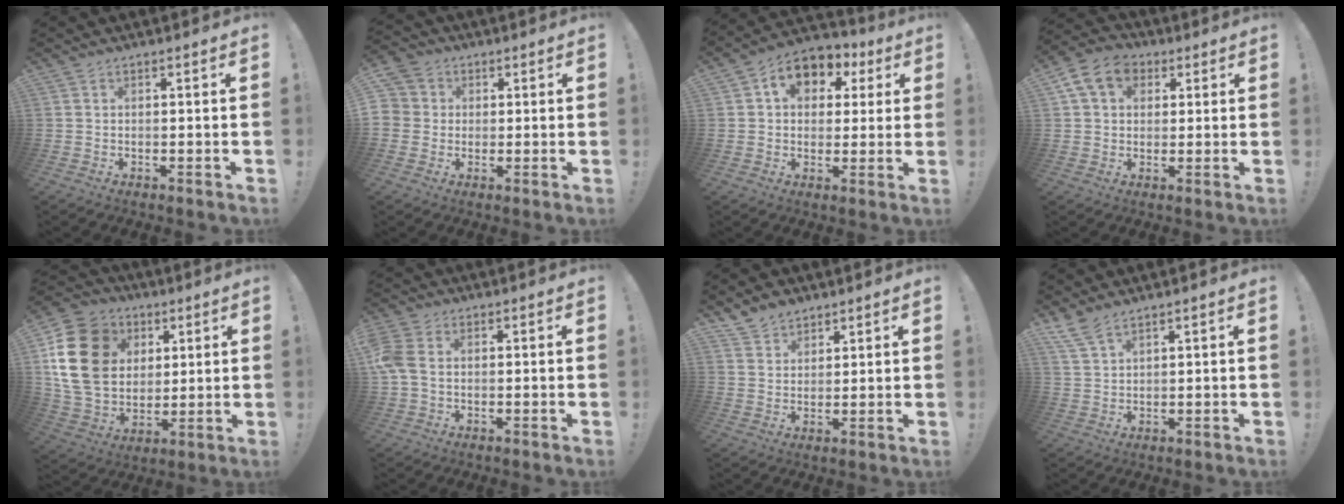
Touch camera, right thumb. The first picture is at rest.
{"total": 5.3, "force": [0.2, 5.2, 1.3], "torque": [-0.030, 0.006, 0.005]}
{"total": 9.8, "force": [3.3, 7.7, 5.1], "torque": [-0.072, -0.009, 0.064]}
{"total": 11.3, "force": [4.2, 8.6, 5.9], "torque": [-0.089, -0.004, 0.083]}
{"total": 20.5, "force": [5.2, 16.1, 11.5], "torque": [-0.213, -0.010, 0.111]}
{"total": 7.1, "force": [0.6, 5.1, 4.8], "torque": [-0.122, 0.000, 0.013]}
{"total": 5.9, "force": [4.9, 3.2, 0.8], "torque": [-0.019, -0.034, 0.096]}
{"total": 5.0, "force": [4.1, 1.1, 2.6], "torque": [-0.065, -0.017, 0.079]}